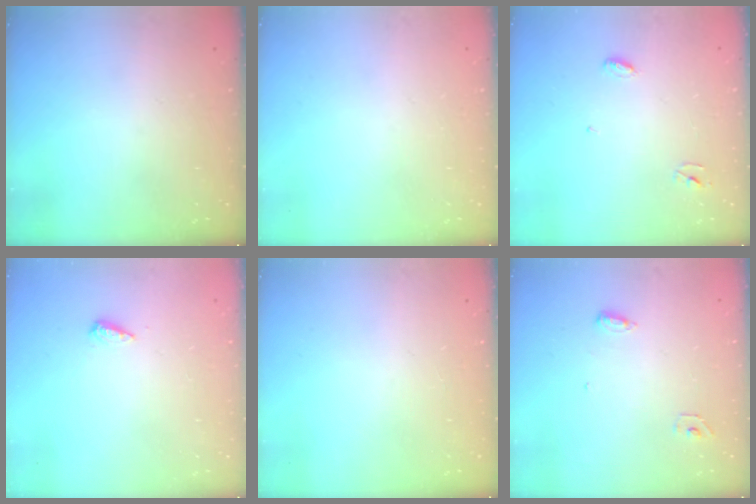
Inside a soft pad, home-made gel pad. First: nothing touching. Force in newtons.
{"total": 0.0}
{"total": 3.4, "press": 3.4, "slide": 0.3}
{"total": 5.7, "press": 5.7, "slide": 0.7}
{"total": 0.0}
{"total": 5.1, "press": 4.9, "slide": 1.4}